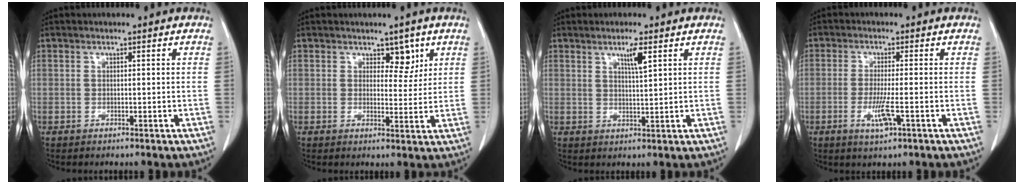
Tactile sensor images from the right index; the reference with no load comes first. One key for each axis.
{"total": 3.5, "fx": 2.0, "fy": 2.0, "fz": 2.1, "tx": -0.018, "ty": -0.002, "tz": 0.029}
{"total": 3.4, "fx": 1.8, "fy": 0.0, "fz": 2.9, "tx": -0.051, "ty": -0.006, "tz": 0.031}
{"total": 4.6, "fx": -1.6, "fy": 0.3, "fz": 4.3, "tx": -0.089, "ty": -0.011, "tz": -0.029}